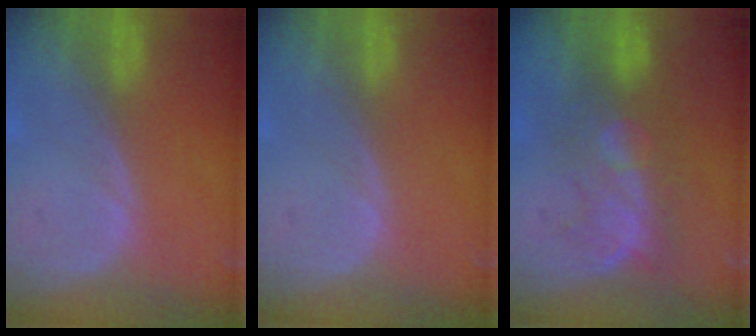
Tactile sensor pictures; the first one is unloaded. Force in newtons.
{"total": 0.0}
{"total": 8.1, "press": 7.9, "slide": 1.7}